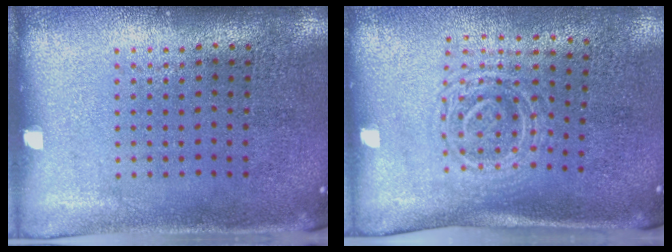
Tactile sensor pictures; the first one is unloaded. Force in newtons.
{"total": 1.6, "press": 1.3, "slide": 1.0}